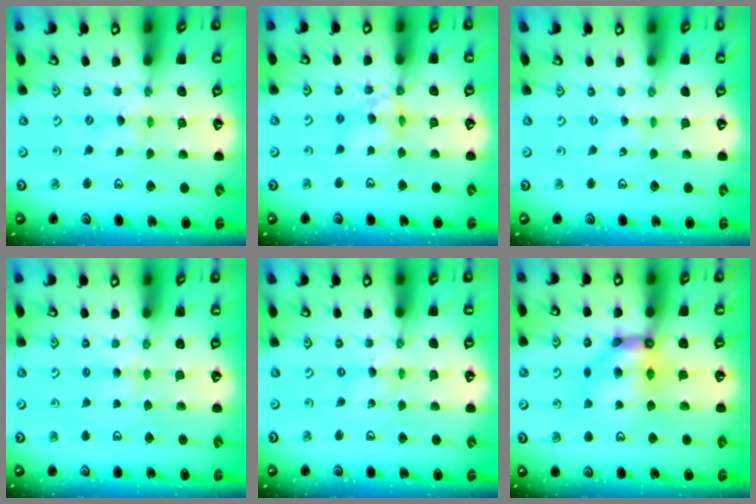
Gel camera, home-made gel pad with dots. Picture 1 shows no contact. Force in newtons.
{"total": 9.0, "press": 9.0, "slide": 0.9}
{"total": 0.0}
{"total": 2.9, "press": 2.9, "slide": 0.5}
{"total": 0.0}
{"total": 8.7, "press": 8.6, "slide": 1.2}